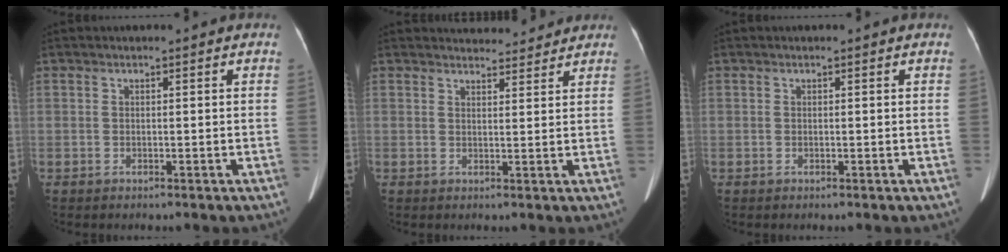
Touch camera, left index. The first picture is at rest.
{"total": 5.1, "force": [4.8, 1.5, 0.1], "torque": [0.003, 0.004, 0.054]}
{"total": 0.0}